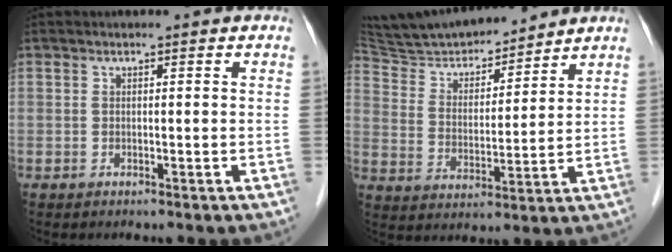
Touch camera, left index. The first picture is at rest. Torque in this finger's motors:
{"motor_torque": [-0.74, -1.00, 0.12, 0.02]}